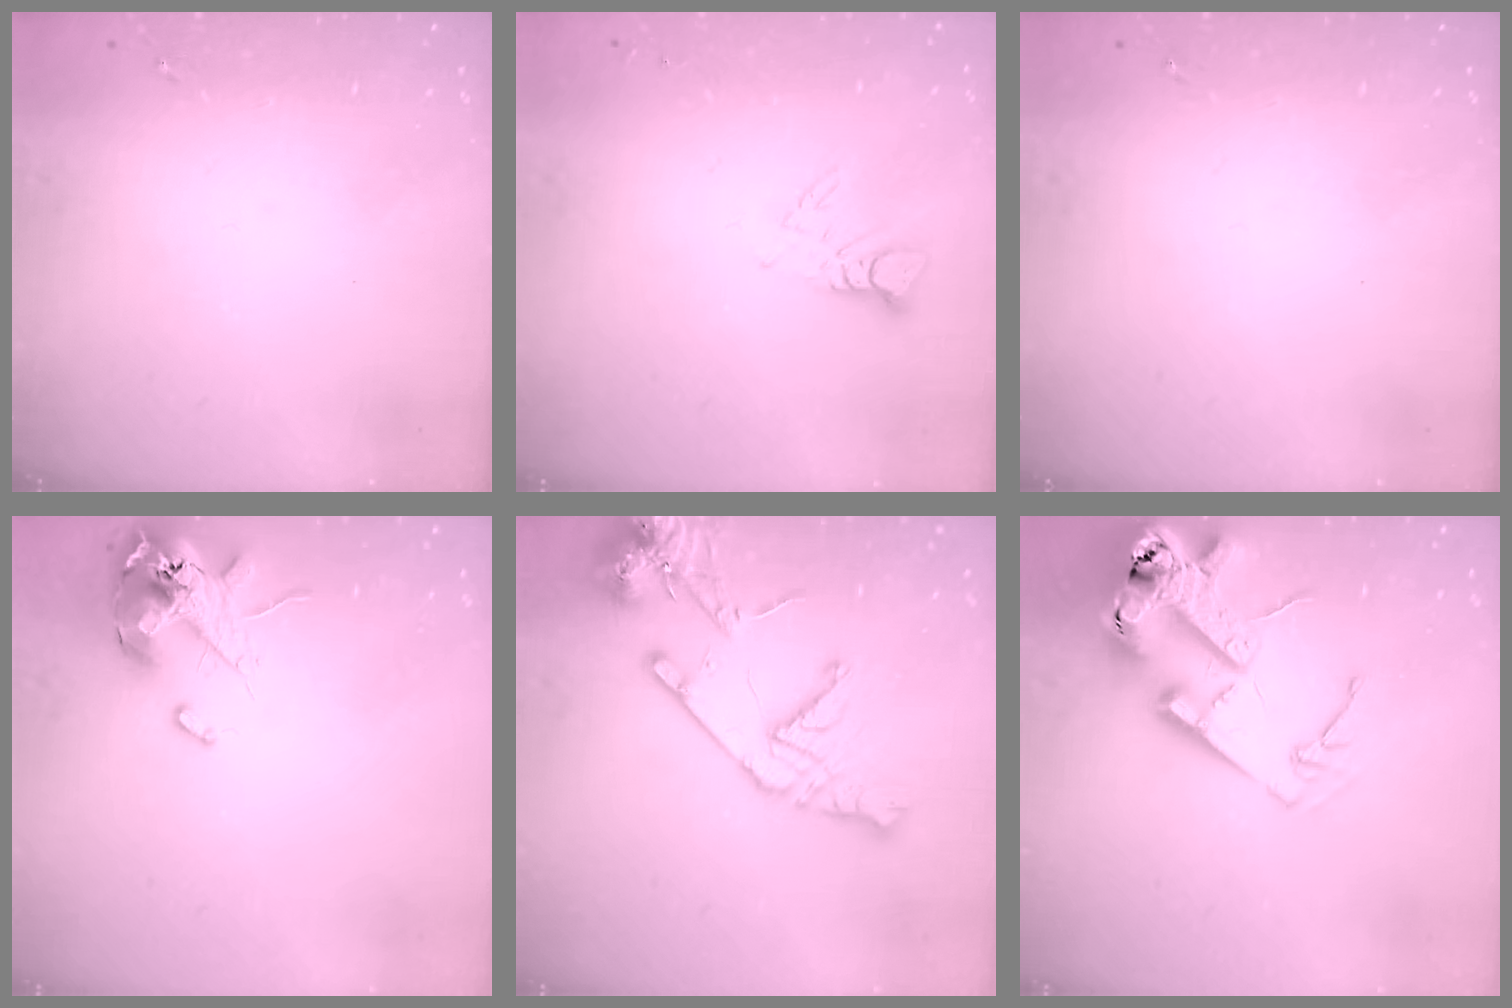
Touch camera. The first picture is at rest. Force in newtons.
{"total": 3.8, "press": 3.8, "slide": 0.2}
{"total": 0.0}
{"total": 13.1, "press": 12.9, "slide": 2.2}
{"total": 16.2, "press": 16.0, "slide": 2.5}
{"total": 24.1, "press": 23.9, "slide": 3.2}